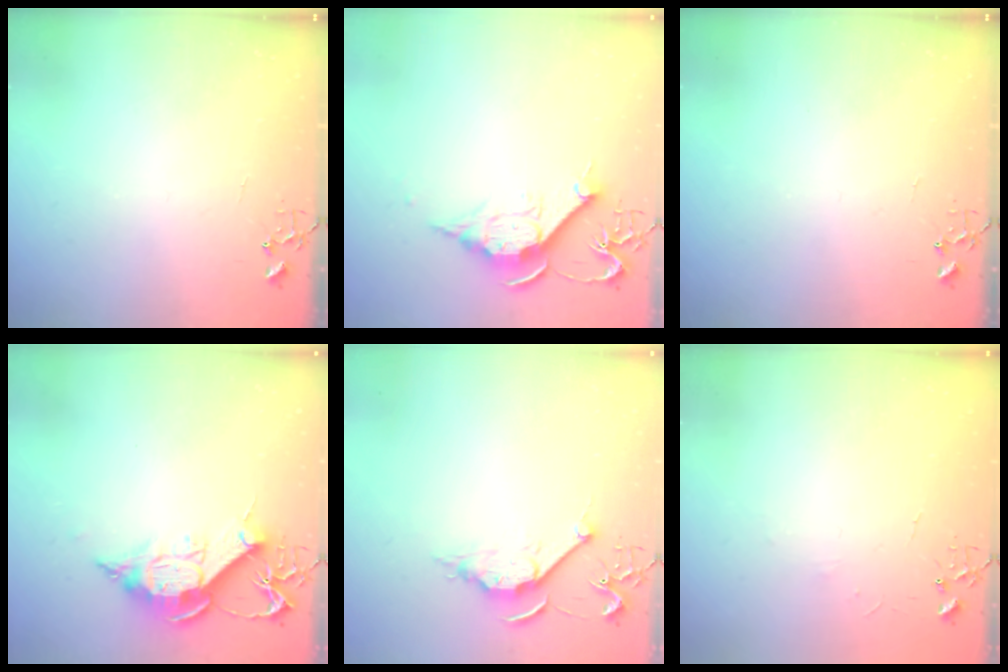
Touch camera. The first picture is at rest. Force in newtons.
{"total": 11.7, "press": 11.6, "slide": 1.3}
{"total": 0.0}
{"total": 12.1, "press": 12.1, "slide": 0.6}
{"total": 8.4, "press": 8.4, "slide": 0.6}
{"total": 2.7, "press": 2.7, "slide": 0.4}